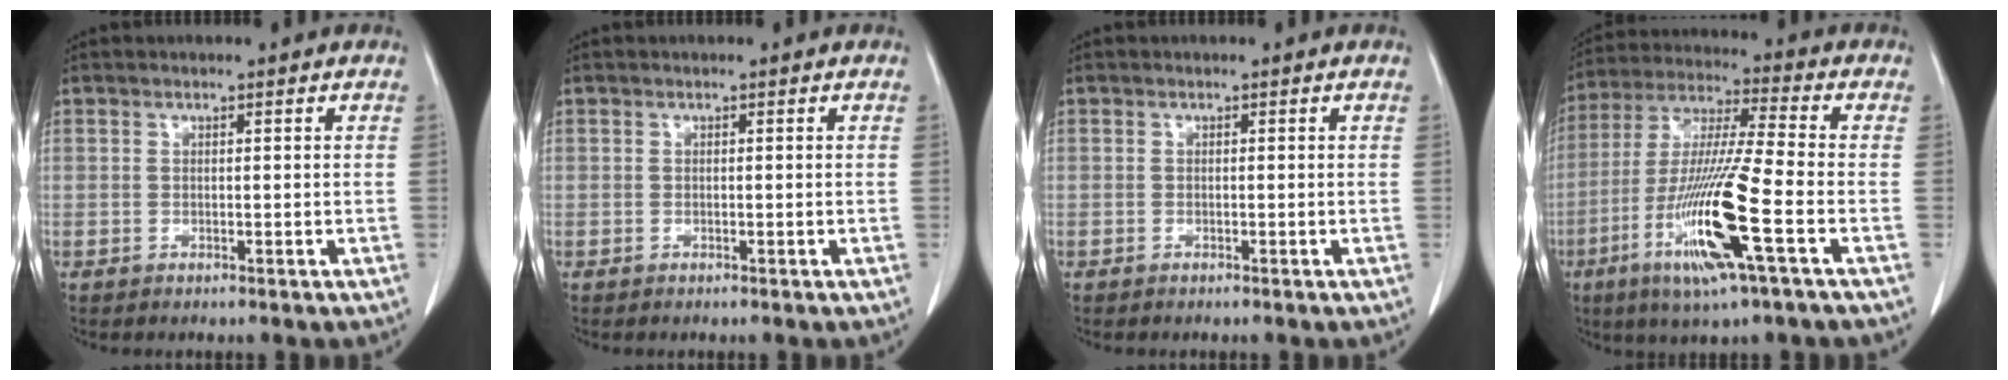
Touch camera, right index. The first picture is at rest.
{"total": 0.0}
{"total": 0.0}
{"total": 16.4, "force": [-6.0, -0.1, 15.2], "torque": [-0.314, -0.024, -0.114]}